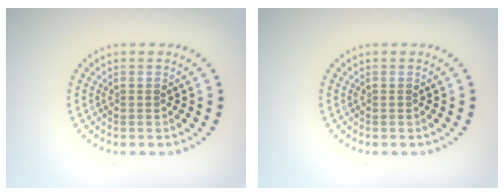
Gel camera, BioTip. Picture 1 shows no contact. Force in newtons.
{"total": 0.0}